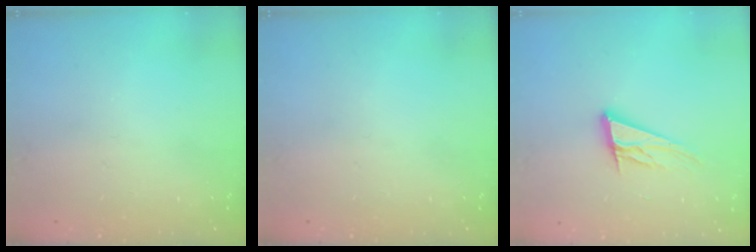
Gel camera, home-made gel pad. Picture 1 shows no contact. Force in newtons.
{"total": 0.0}
{"total": 11.5, "press": 11.4, "slide": 1.9}